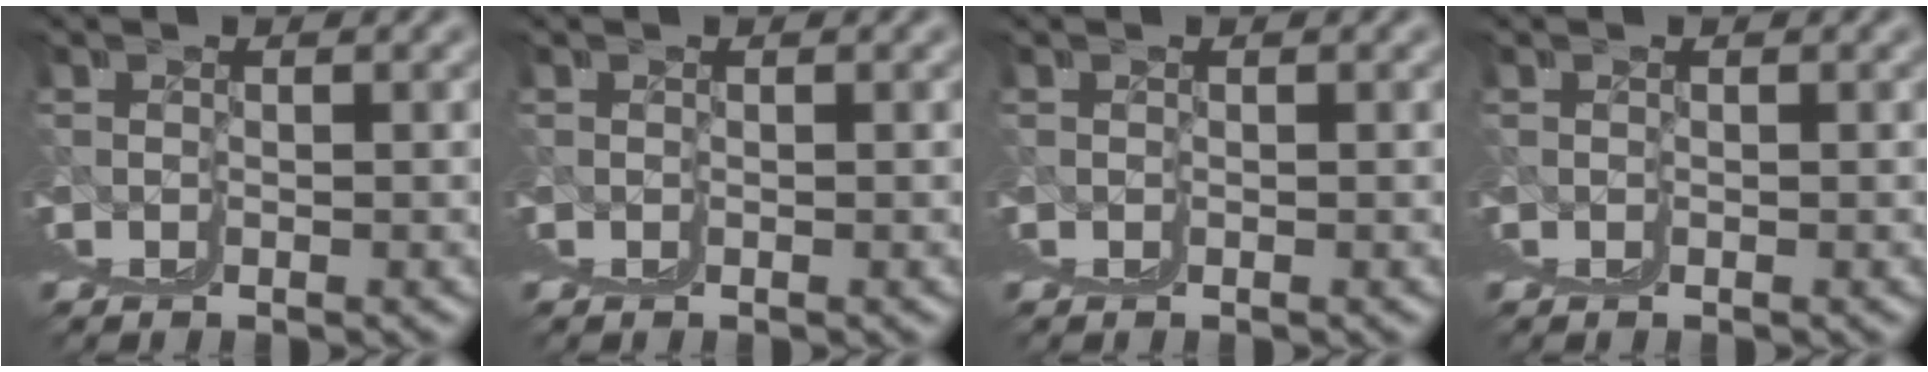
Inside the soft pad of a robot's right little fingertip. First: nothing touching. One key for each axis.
{"total": 0.0}
{"total": 0.0}
{"total": 0.0}